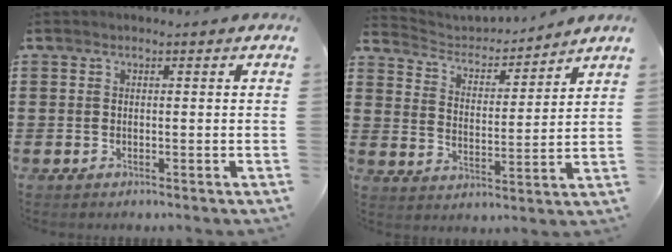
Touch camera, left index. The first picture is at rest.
{"total": 3.3, "force": [3.2, 0.8, 0.4], "torque": [-0.031, -0.028, 0.048]}